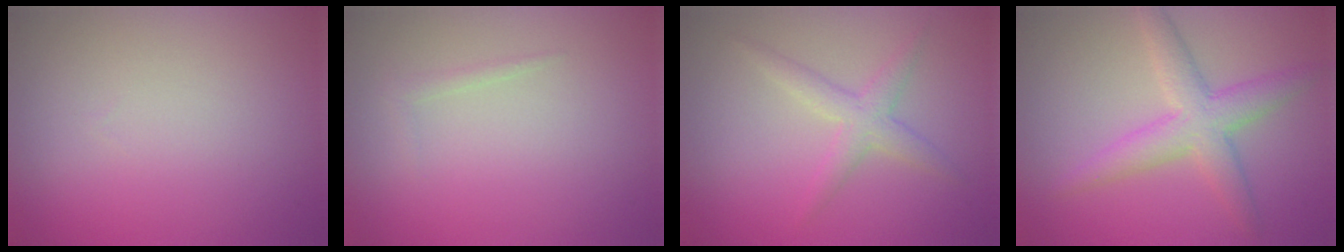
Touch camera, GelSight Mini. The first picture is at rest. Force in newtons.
{"total": 0.6, "press": 0.6, "slide": 0.0}
{"total": 2.4, "press": 2.4, "slide": 0.0}
{"total": 4.3, "press": 4.3, "slide": 0.1}